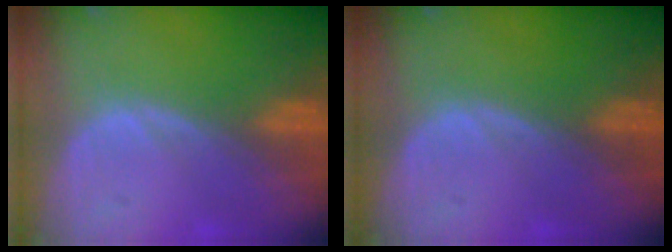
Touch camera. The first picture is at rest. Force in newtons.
{"total": 0.0}